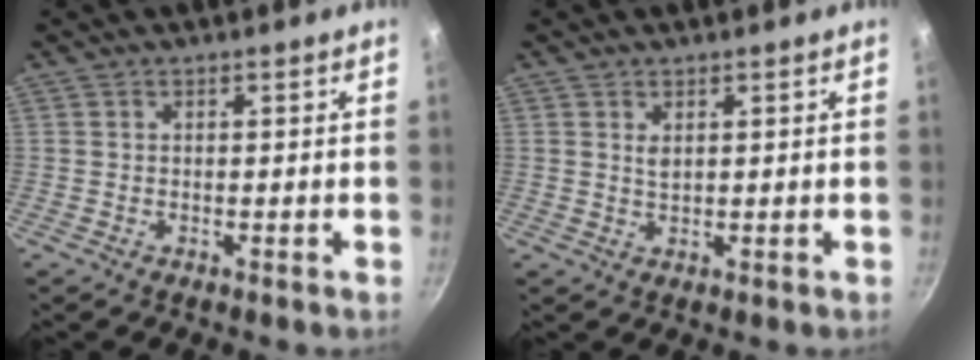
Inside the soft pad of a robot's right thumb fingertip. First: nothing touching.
{"total": 1.7, "force": [0.8, 0.9, 1.2], "torque": [-0.021, -0.004, 0.015]}